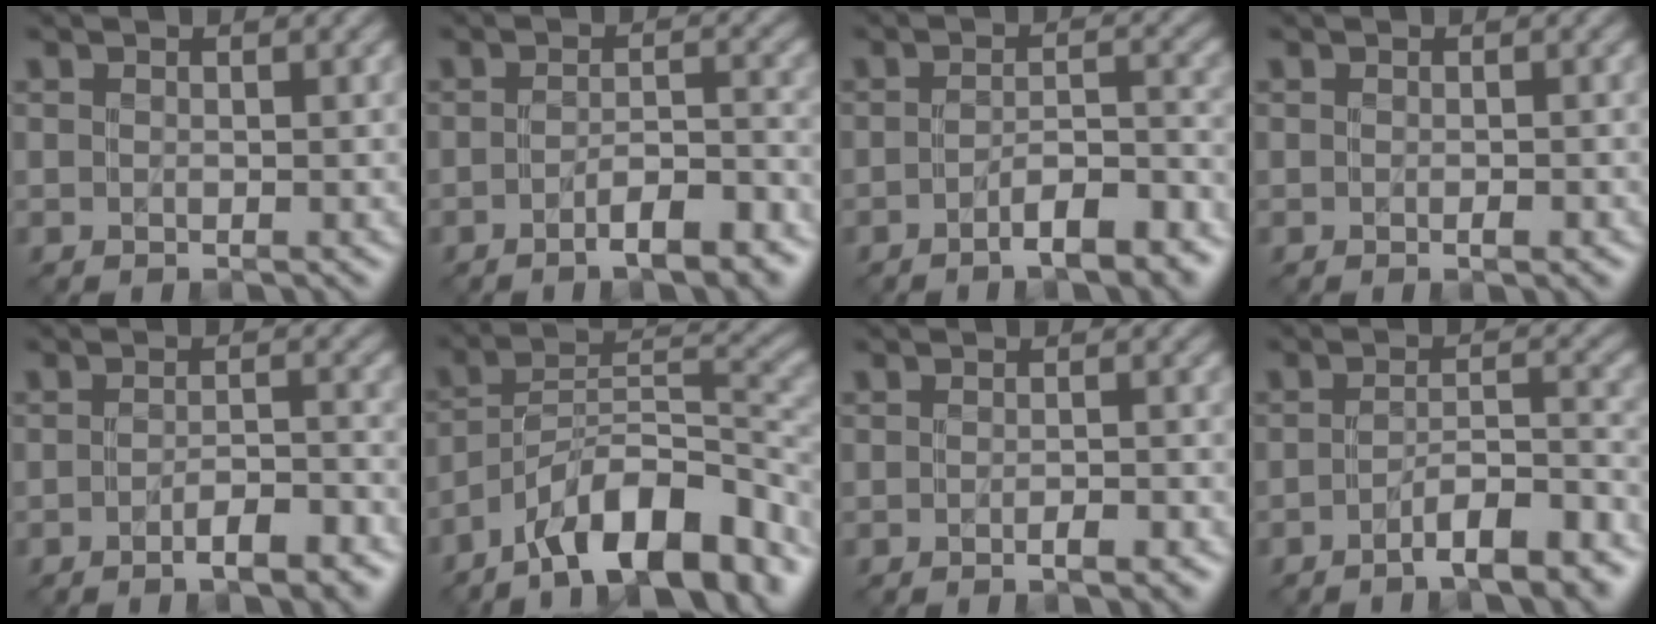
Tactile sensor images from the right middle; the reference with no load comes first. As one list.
[{"total": 5.6, "force": [-3.1, 1.7, 4.3], "torque": [-0.060, 0.005, -0.044]}, {"total": 6.2, "force": [-3.7, 1.9, 4.6], "torque": [-0.063, 0.005, -0.052]}, {"total": 0.7, "force": [-0.3, 0.2, 0.6], "torque": [-0.008, 0.000, -0.005]}, {"total": 4.2, "force": [-2.2, 1.3, 3.4], "torque": [-0.050, 0.003, -0.031]}, {"total": 12.7, "force": [-9.0, 4.1, 7.9], "torque": [-0.117, 0.028, -0.166]}, {"total": 1.7, "force": [-0.8, 0.5, 1.4], "torque": [-0.015, 0.007, -0.013]}, {"total": 6.8, "force": [-4.2, 1.8, 5.0], "torque": [-0.066, 0.007, -0.062]}]